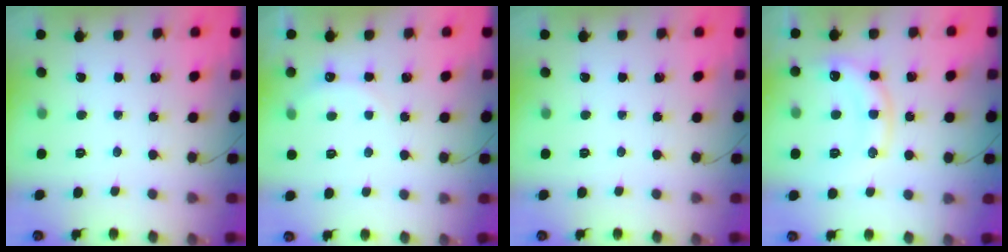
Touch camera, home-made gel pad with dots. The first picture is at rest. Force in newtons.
{"total": 6.2, "press": 6.1, "slide": 1.3}
{"total": 0.0}
{"total": 13.0, "press": 12.9, "slide": 0.7}